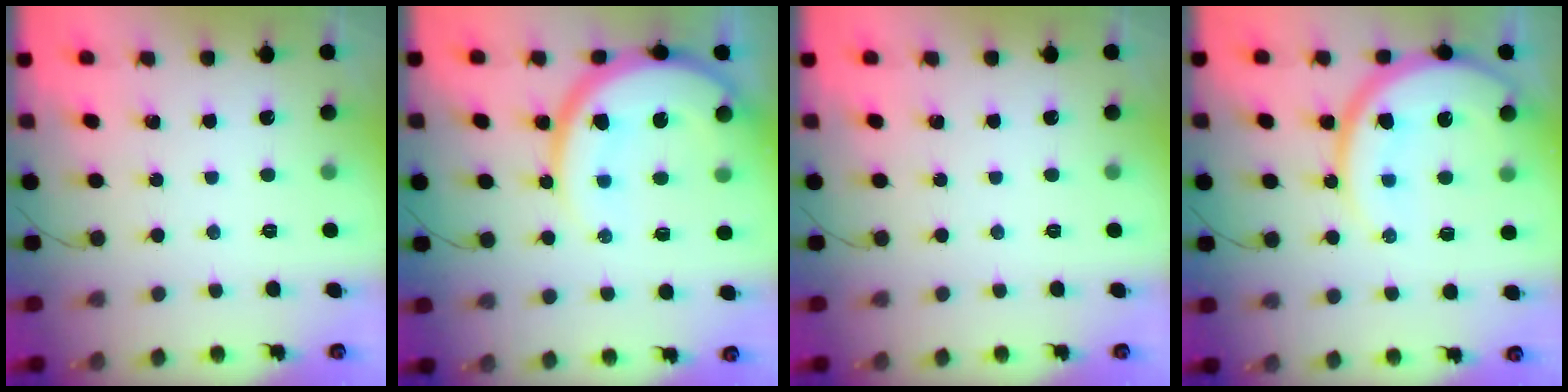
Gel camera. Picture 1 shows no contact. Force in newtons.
{"total": 16.9, "press": 16.8, "slide": 1.8}
{"total": 0.0}
{"total": 17.2, "press": 17.1, "slide": 1.8}